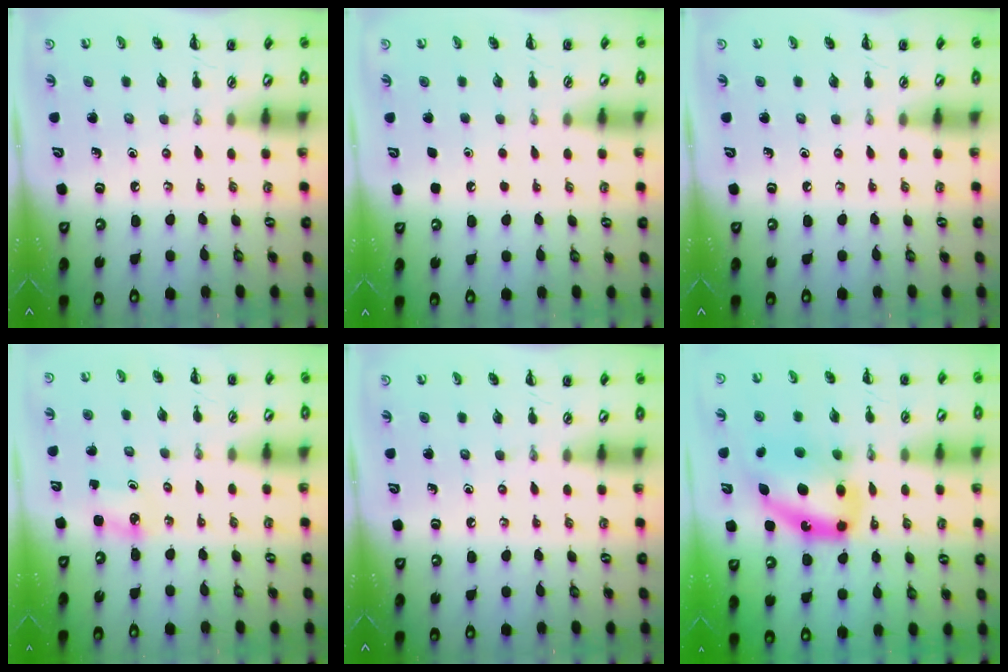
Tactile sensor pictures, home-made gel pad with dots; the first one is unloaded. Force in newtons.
{"total": 1.6, "press": 1.6, "slide": 0.1}
{"total": 0.0}
{"total": 1.9, "press": 1.8, "slide": 0.3}
{"total": 0.0}
{"total": 14.5, "press": 14.1, "slide": 3.6}